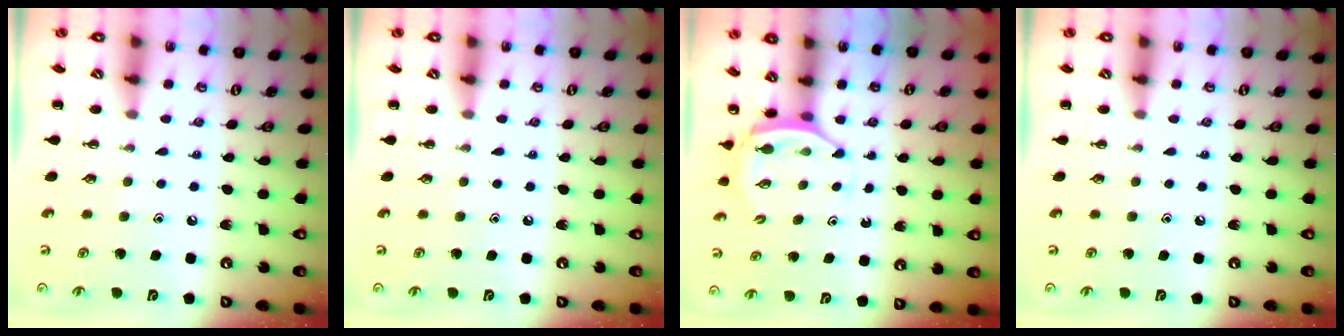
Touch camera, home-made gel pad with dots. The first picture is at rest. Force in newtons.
{"total": 0.0}
{"total": 4.3, "press": 4.3, "slide": 0.2}
{"total": 0.0}